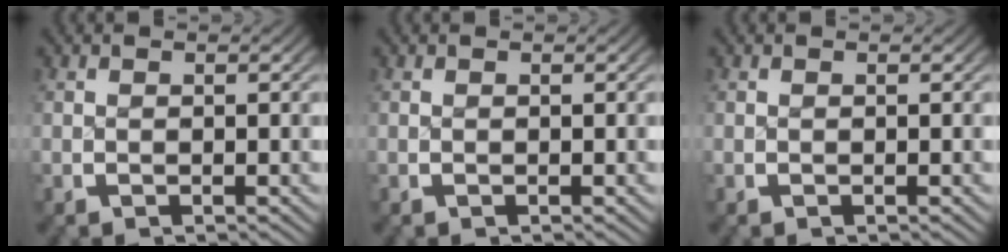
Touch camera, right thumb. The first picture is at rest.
{"total": 0.0}
{"total": 0.0}